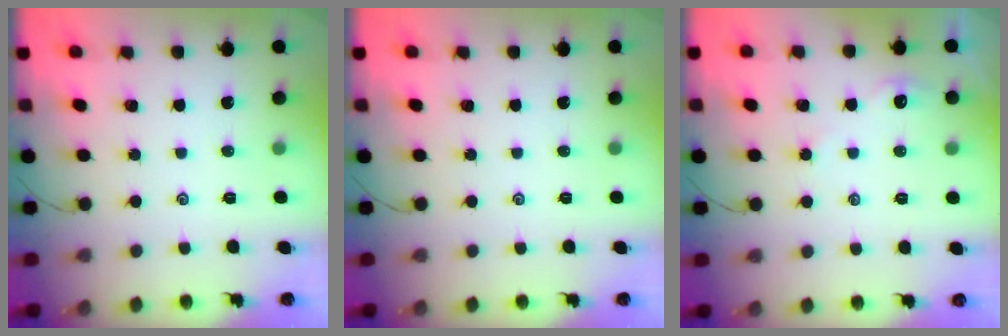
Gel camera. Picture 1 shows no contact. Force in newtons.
{"total": 0.0}
{"total": 1.9, "press": 1.8, "slide": 0.3}